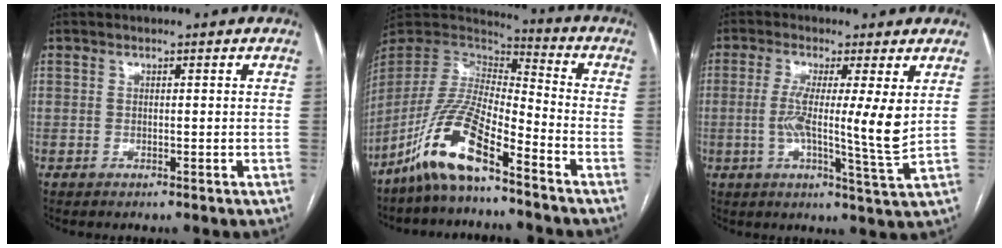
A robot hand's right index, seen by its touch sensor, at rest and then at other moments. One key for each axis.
{"total": 13.4, "fx": -8.9, "fy": 2.4, "fz": 9.7, "tx": -0.207, "ty": -0.003, "tz": -0.172}
{"total": 8.8, "fx": 1.0, "fy": -0.5, "fz": 8.8, "tx": -0.160, "ty": -0.014, "tz": 0.011}